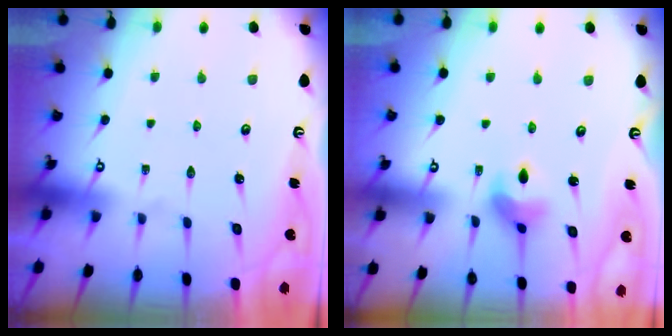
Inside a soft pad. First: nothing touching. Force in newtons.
{"total": 6.9, "press": 6.9, "slide": 0.5}